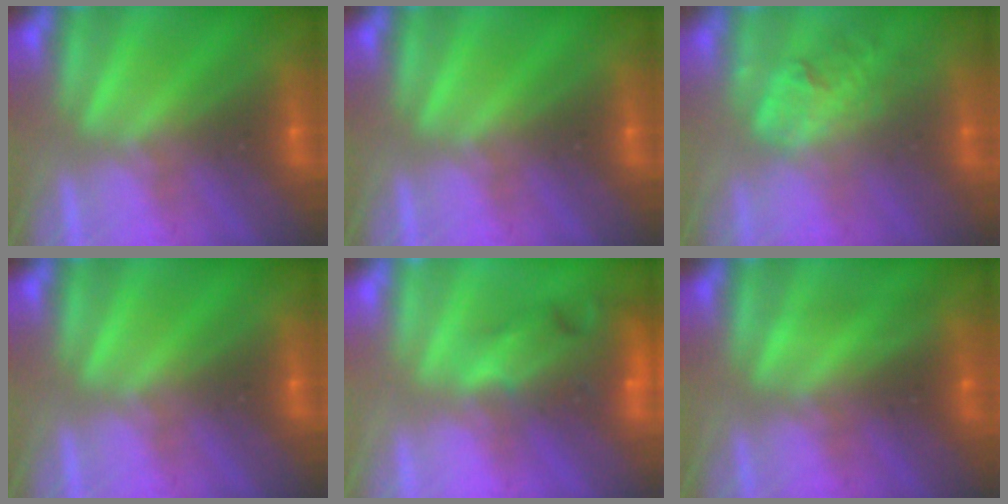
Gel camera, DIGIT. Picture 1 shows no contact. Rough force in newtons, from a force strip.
{"total": 0.0}
{"total": 1.8}
{"total": 0.0}
{"total": 7.5}
{"total": 1.7}